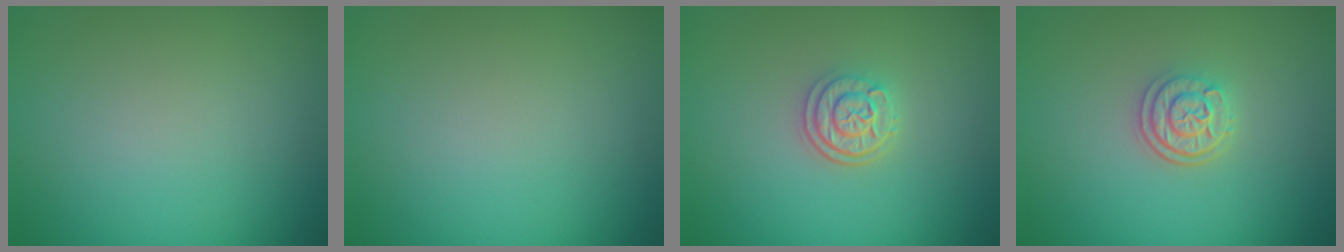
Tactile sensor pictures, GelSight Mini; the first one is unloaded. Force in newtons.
{"total": 0.0}
{"total": 2.8, "press": 2.4, "slide": 1.4}
{"total": 2.8, "press": 2.4, "slide": 1.4}